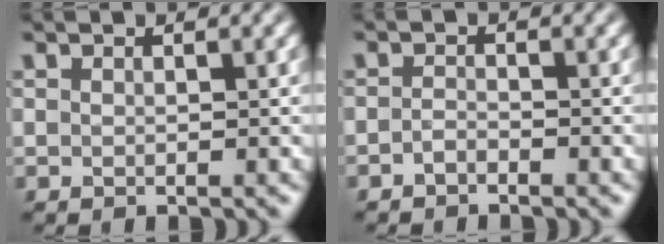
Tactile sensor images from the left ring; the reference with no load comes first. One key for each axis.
{"total": 1.0, "fx": -0.7, "fy": 0.4, "fz": 0.5, "tx": -0.011, "ty": 0.001, "tz": -0.017}